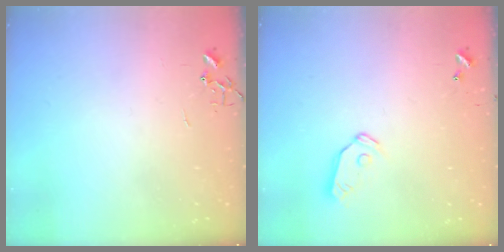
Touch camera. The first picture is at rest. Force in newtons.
{"total": 7.6, "press": 7.6, "slide": 0.2}